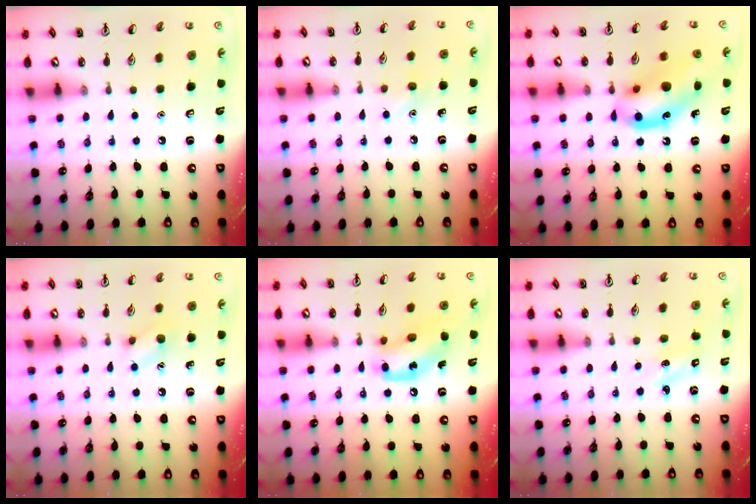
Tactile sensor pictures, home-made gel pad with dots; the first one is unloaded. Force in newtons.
{"total": 5.7, "press": 5.5, "slide": 1.8}
{"total": 14.3, "press": 14.0, "slide": 2.9}
{"total": 6.4, "press": 6.4, "slide": 0.9}
{"total": 12.7, "press": 12.5, "slide": 2.2}
{"total": 1.3, "press": 1.2, "slide": 0.4}